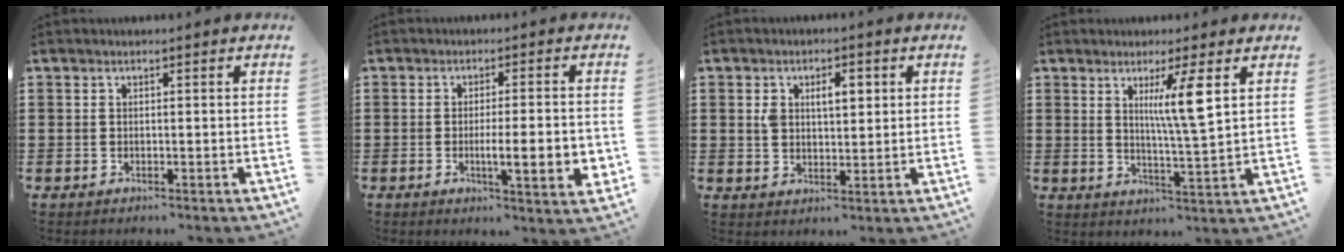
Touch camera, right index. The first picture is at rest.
{"total": 7.1, "force": [-1.3, 1.2, 6.8], "torque": [-0.096, -0.010, -0.024]}
{"total": 4.3, "force": [1.2, 2.5, 3.2], "torque": [-0.055, 0.008, 0.015]}
{"total": 6.4, "force": [2.5, 0.1, 5.9], "torque": [-0.107, -0.008, 0.034]}